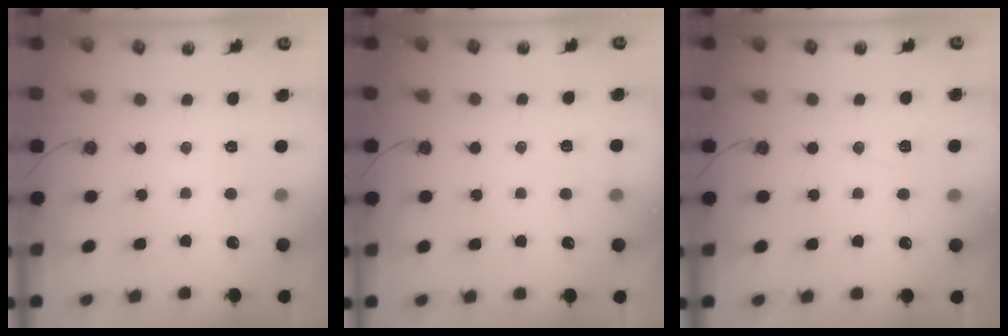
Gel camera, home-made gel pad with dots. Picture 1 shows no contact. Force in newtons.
{"total": 4.8, "press": 2.3, "slide": 4.3}
{"total": 5.0, "press": 4.9, "slide": 0.5}